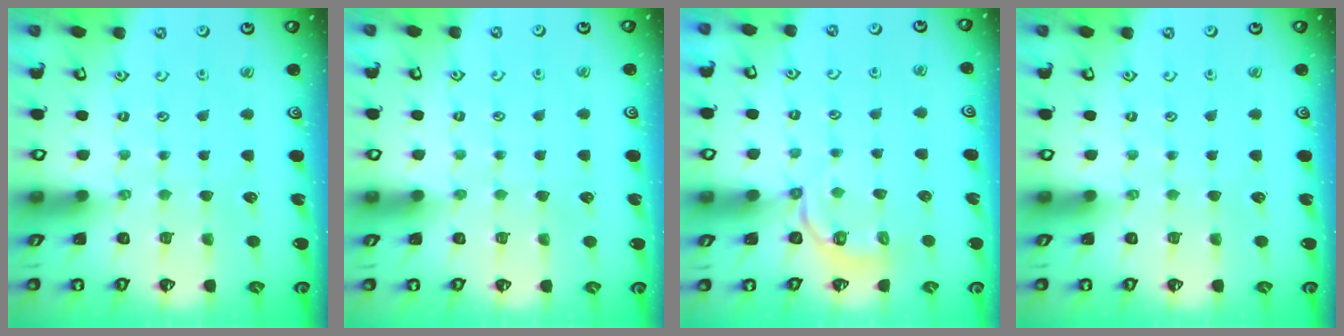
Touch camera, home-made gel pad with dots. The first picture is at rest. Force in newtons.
{"total": 0.9, "press": 0.9, "slide": 0.1}
{"total": 3.7, "press": 3.3, "slide": 1.7}
{"total": 0.0}